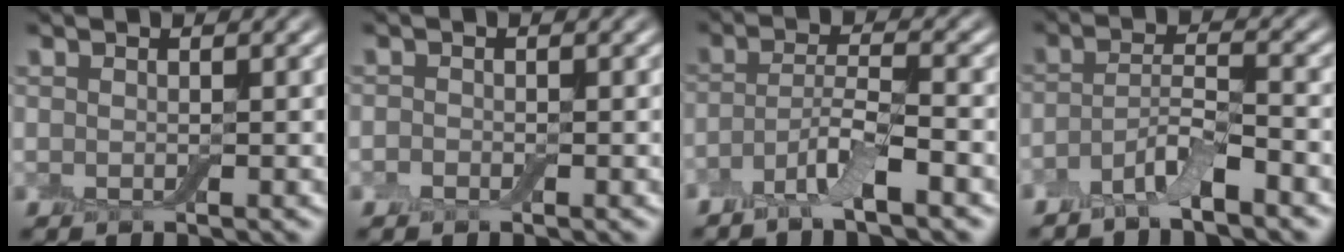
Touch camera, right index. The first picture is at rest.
{"total": 0.5, "force": [-0.4, 0.3, 0.1], "torque": [-0.001, 0.003, -0.010]}
{"total": 4.2, "force": [-2.6, 0.7, 3.2], "torque": [-0.062, 0.000, -0.058]}
{"total": 3.8, "force": [-2.9, 0.7, 2.4], "torque": [-0.048, 0.002, -0.062]}